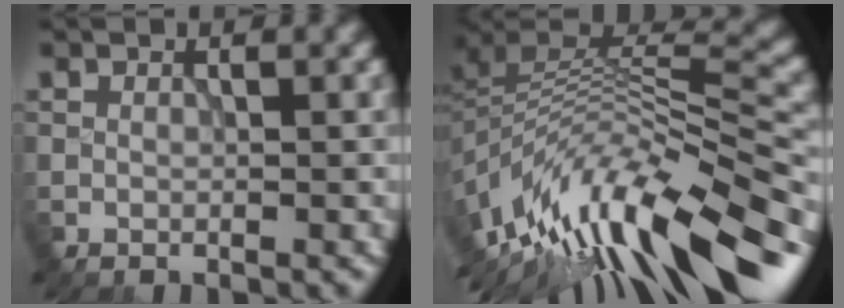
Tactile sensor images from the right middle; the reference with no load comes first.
{"total": 13.8, "force": [-7.1, 5.6, 10.4], "torque": [-0.202, 0.007, -0.114]}